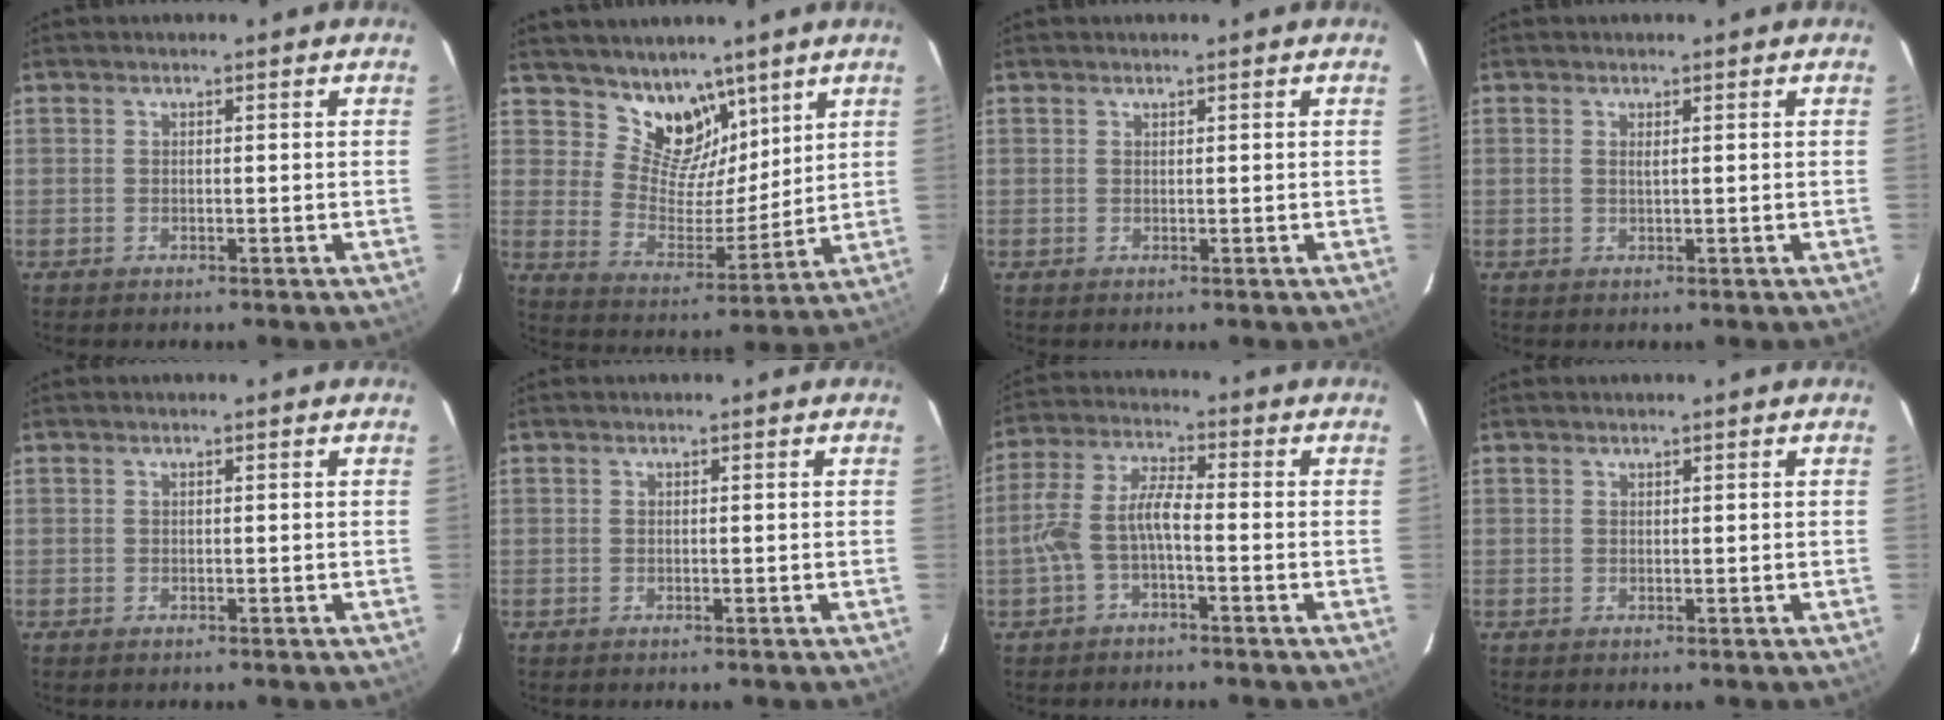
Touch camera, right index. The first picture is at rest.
{"total": 11.1, "force": [7.9, 6.7, 3.9], "torque": [-0.063, -0.011, 0.147]}
{"total": 0.0}
{"total": 0.6, "force": [0.3, -0.1, 0.6], "torque": [-0.012, 0.000, 0.004]}
{"total": 0.0}
{"total": 0.0}
{"total": 6.5, "force": [-2.4, 1.8, 5.7], "torque": [-0.133, 0.015, -0.048]}
{"total": 0.0}